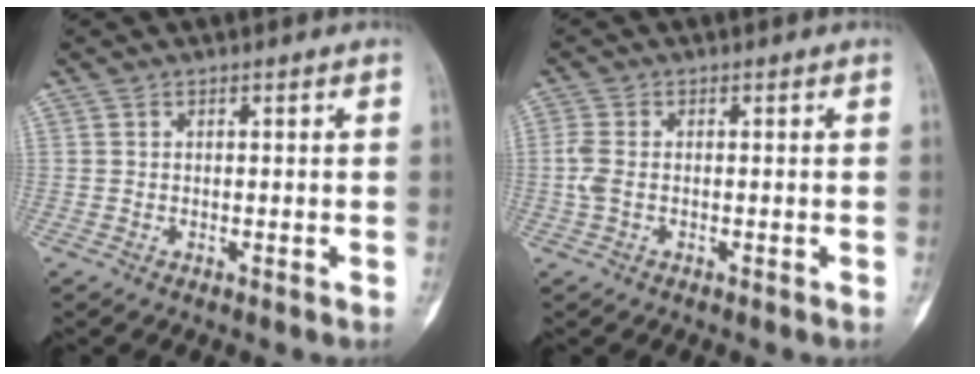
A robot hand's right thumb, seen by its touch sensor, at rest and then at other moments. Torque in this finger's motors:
{"motor_torque": [-0.26, 0.33, 0.20, 0.17, 0.02]}